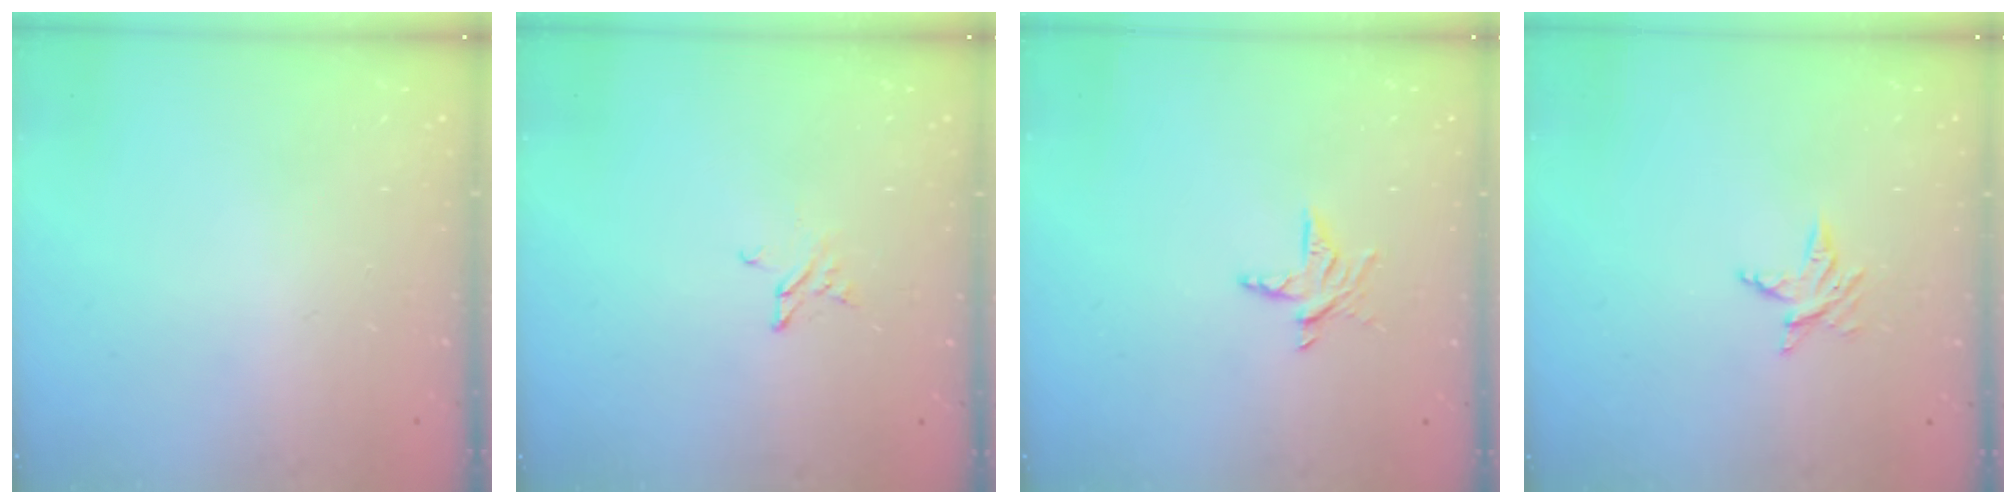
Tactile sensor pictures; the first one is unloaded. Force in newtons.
{"total": 2.3, "press": 2.2, "slide": 0.2}
{"total": 6.9, "press": 6.9, "slide": 0.6}
{"total": 3.6, "press": 3.5, "slide": 0.5}